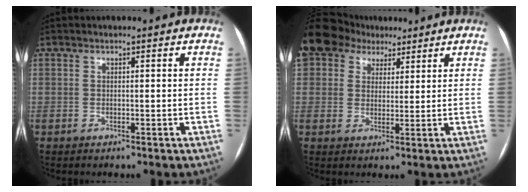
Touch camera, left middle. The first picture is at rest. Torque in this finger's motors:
{"motor_torque": [0.47, -0.42, 1.05, 0.21]}